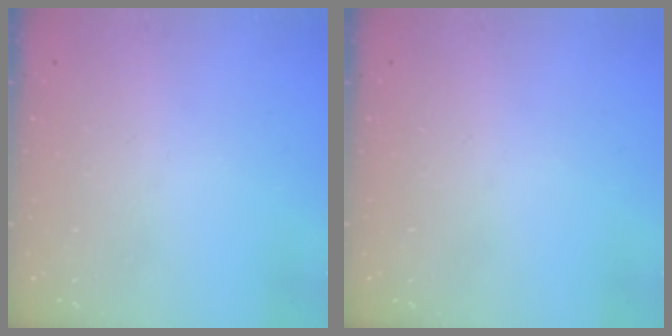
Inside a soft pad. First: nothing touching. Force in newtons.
{"total": 0.0}